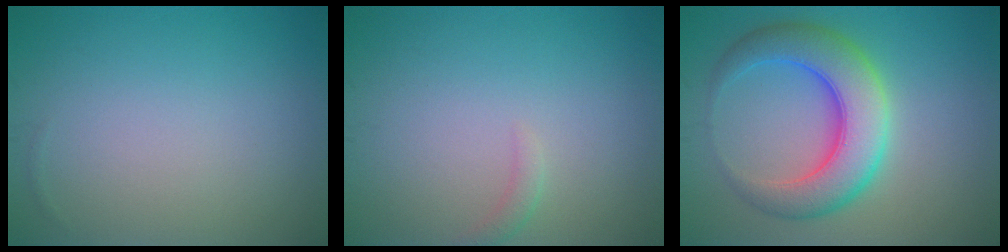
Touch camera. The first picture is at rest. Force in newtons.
{"total": 0.9, "press": 0.8, "slide": 0.1}
{"total": 7.5, "press": 7.5, "slide": 0.2}